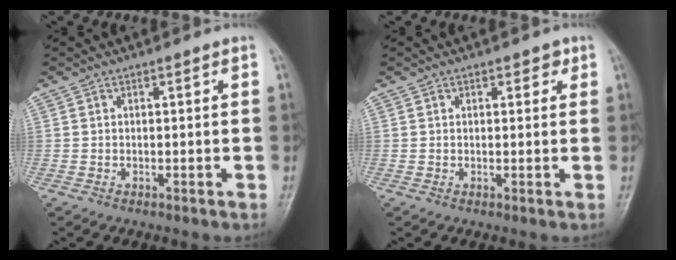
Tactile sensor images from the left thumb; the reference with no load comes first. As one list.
[{"total": 1.9, "force": [1.1, 1.2, 1.0], "torque": [0.003, -0.002, 0.011]}]